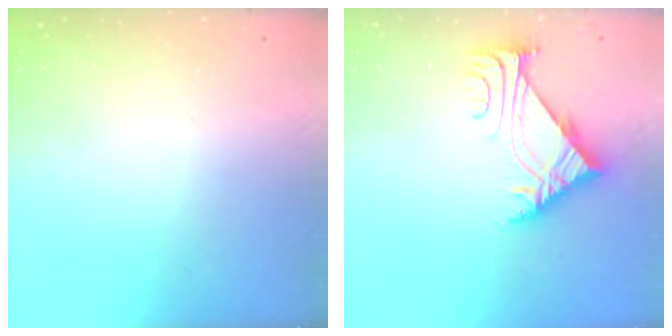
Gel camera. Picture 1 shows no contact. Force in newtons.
{"total": 5.8, "press": 5.8, "slide": 1.0}